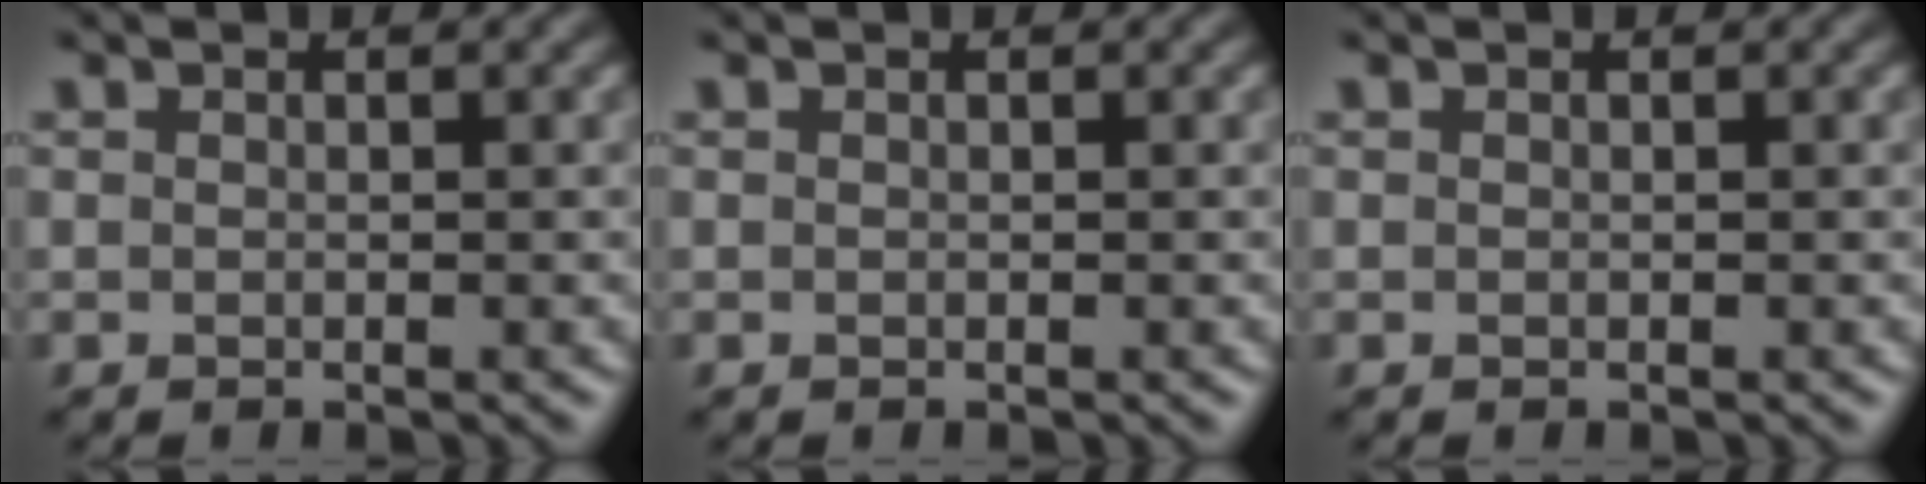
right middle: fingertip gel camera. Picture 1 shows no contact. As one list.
[{"total": 0.0}, {"total": 0.0}]